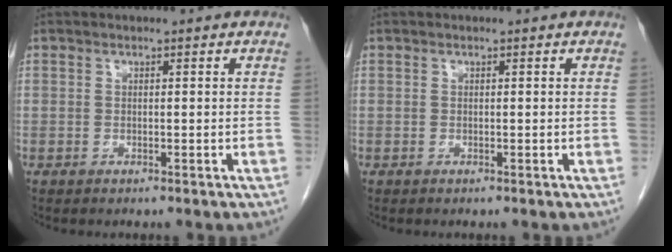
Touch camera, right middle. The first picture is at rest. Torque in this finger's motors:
{"motor_torque": [-0.01, -0.01, 0.00, 0.00]}